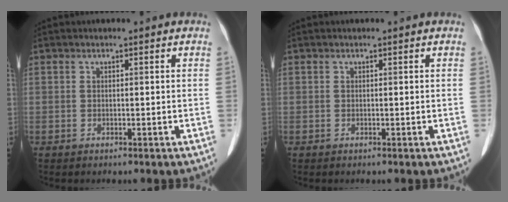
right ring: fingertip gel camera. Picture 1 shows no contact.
{"total": 0.0}